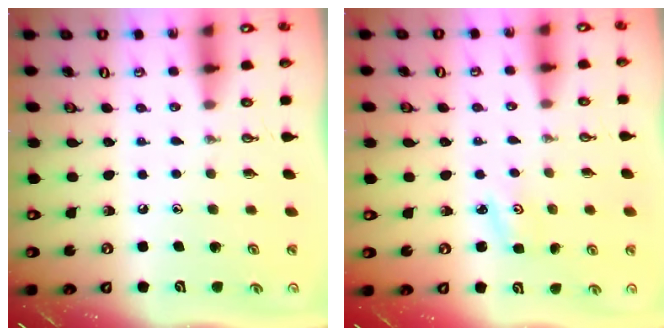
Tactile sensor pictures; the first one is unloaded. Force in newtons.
{"total": 2.7, "press": 2.6, "slide": 0.4}